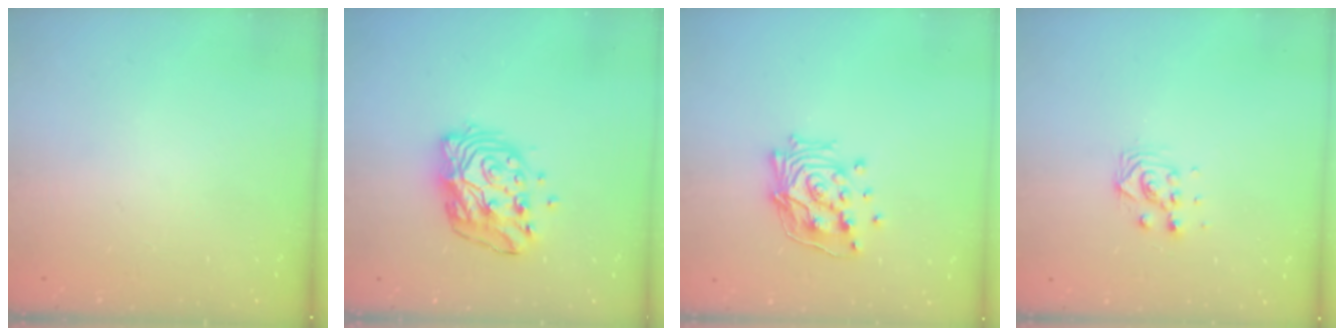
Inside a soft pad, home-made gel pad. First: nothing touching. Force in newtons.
{"total": 14.1, "press": 14.0, "slide": 1.3}
{"total": 14.9, "press": 14.8, "slide": 1.4}
{"total": 5.3, "press": 5.2, "slide": 0.2}